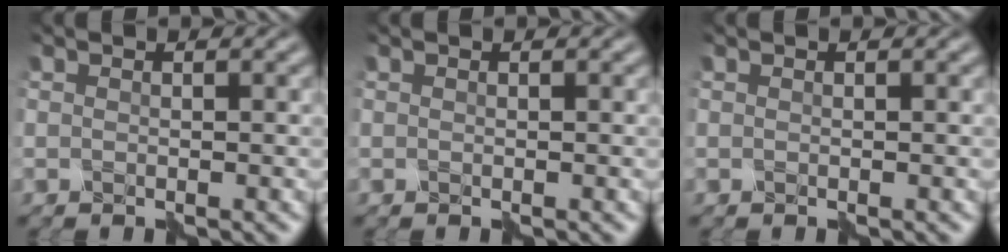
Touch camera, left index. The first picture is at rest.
{"total": 0.0}
{"total": 0.0}